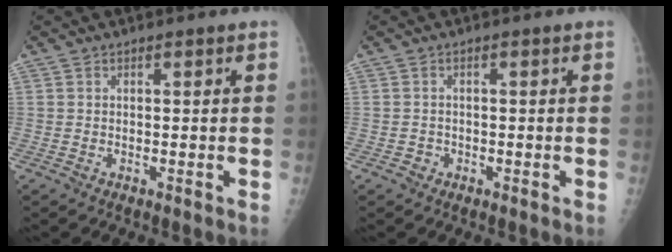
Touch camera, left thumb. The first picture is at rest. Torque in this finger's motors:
{"motor_torque": [0.04, -0.34, 0.16, 0.13, 0.00]}